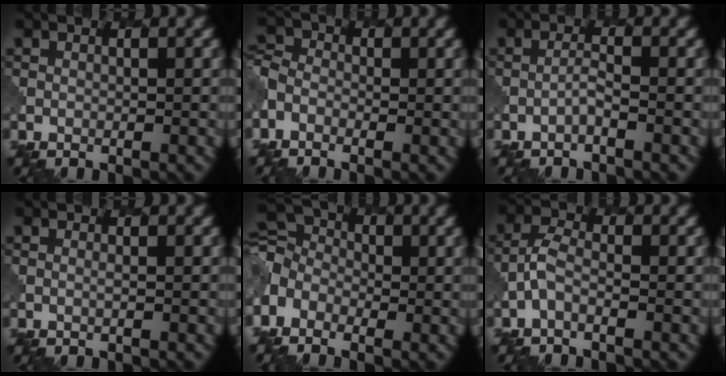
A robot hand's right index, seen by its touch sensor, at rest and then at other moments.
{"total": 2.4, "force": [-1.2, 1.7, 1.0], "torque": [-0.019, -0.001, -0.031]}
{"total": 0.8, "force": [-0.5, -0.1, 0.6], "torque": [-0.012, 0.006, -0.013]}
{"total": 0.6, "force": [0.2, 0.0, 0.5], "torque": [-0.005, 0.002, -0.001]}
{"total": 4.7, "force": [-2.2, 3.4, 2.4], "torque": [-0.055, -0.003, -0.053]}
{"total": 1.7, "force": [-0.9, 0.7, 1.2], "torque": [-0.030, 0.004, -0.027]}